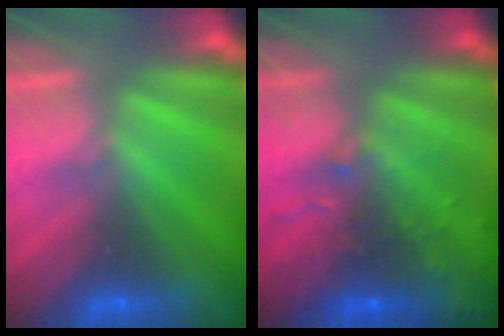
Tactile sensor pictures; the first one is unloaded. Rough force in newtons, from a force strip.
{"total": 8.1}